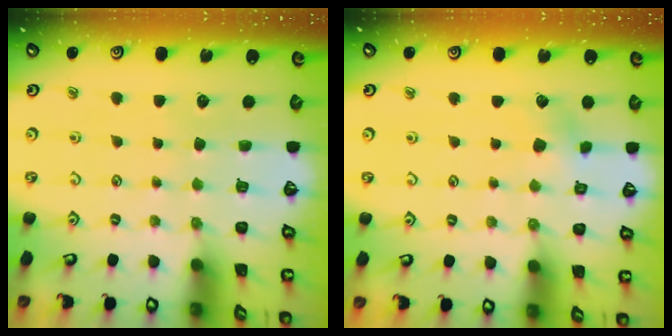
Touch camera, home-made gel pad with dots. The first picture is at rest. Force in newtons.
{"total": 3.6, "press": 3.6, "slide": 0.3}